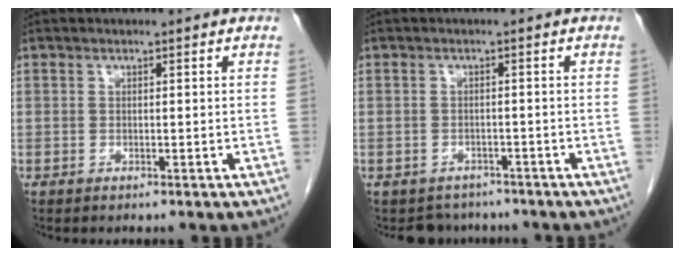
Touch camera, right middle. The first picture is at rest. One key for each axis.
{"total": 3.9, "fx": -3.3, "fy": 1.9, "fz": -0.3, "tx": 0.003, "ty": 0.006, "tz": -0.047}